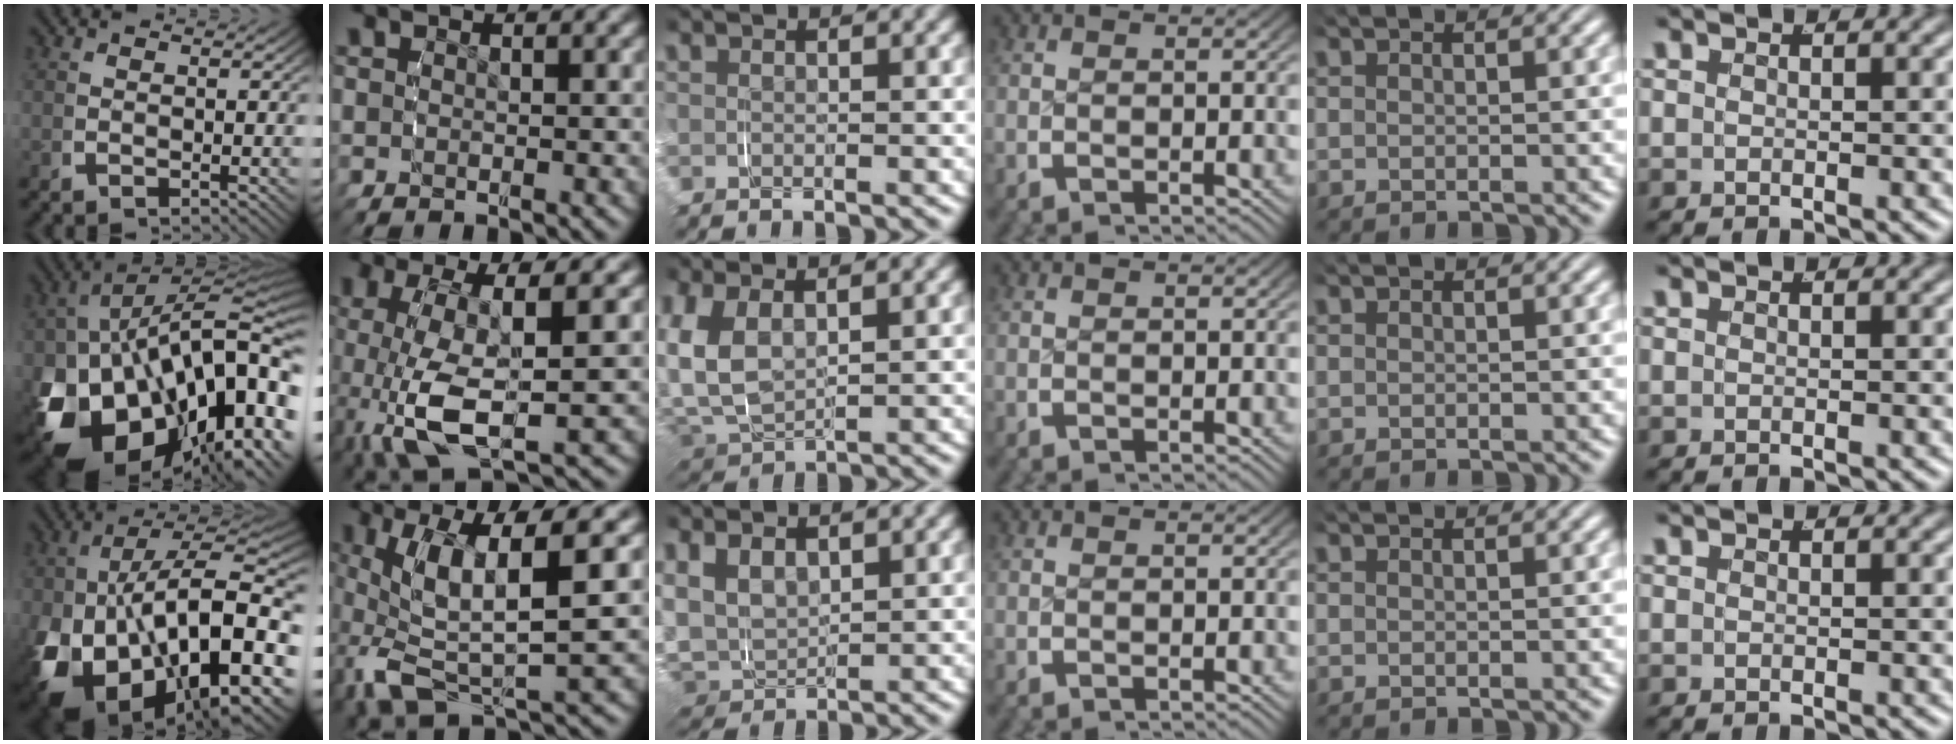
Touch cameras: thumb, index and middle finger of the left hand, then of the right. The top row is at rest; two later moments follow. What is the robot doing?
{"motion": "grasp_and_lifting", "object": "shoes"}